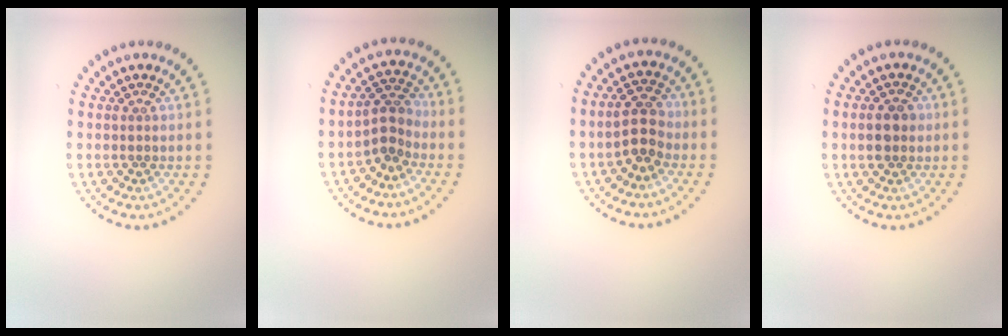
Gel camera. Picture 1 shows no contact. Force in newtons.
{"total": 2.4, "press": 2.1, "slide": 1.2}
{"total": 3.0, "press": 2.9, "slide": 0.8}
{"total": 2.9, "press": 2.9, "slide": 0.1}